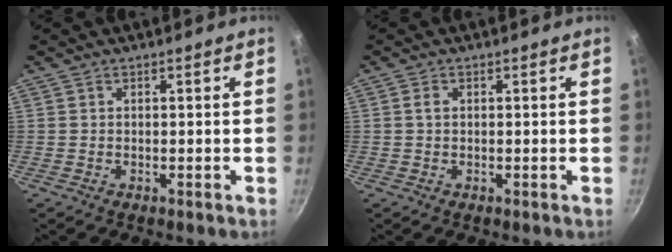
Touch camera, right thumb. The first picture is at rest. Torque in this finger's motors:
{"motor_torque": [0.06, 1.09, 0.40, -0.20, -0.04]}